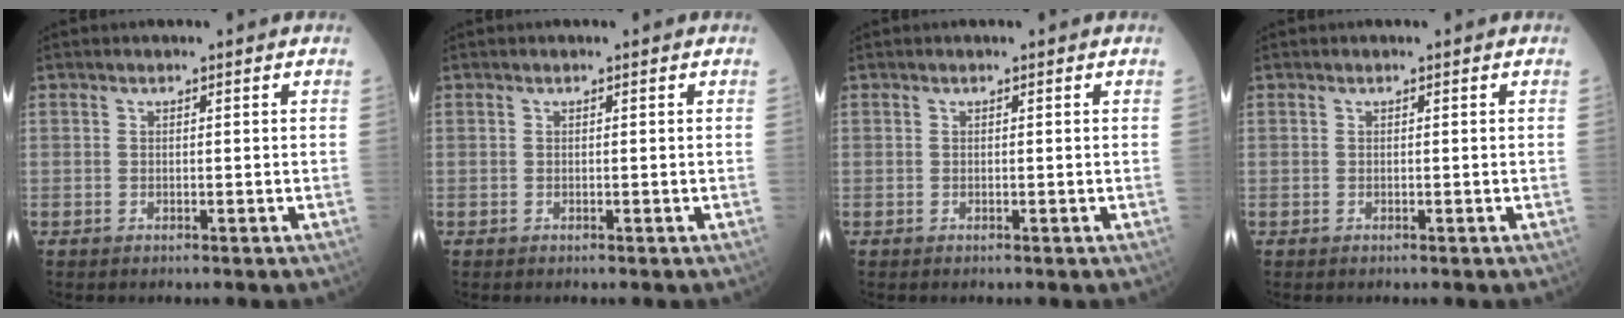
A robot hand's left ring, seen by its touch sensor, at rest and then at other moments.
{"total": 0.0}
{"total": 0.0}
{"total": 0.0}